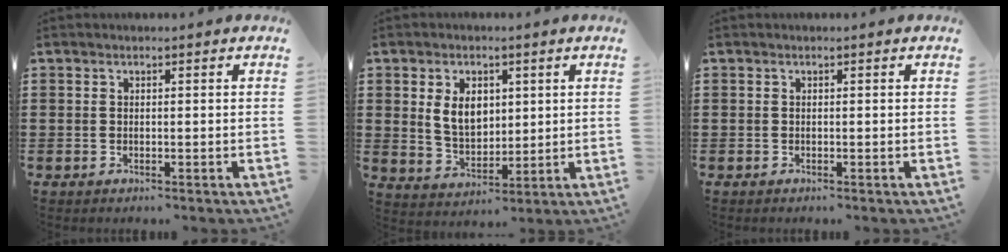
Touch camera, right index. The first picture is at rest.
{"total": 6.3, "force": [1.4, 4.3, 4.3], "torque": [-0.080, 0.008, 0.021]}
{"total": 0.0}